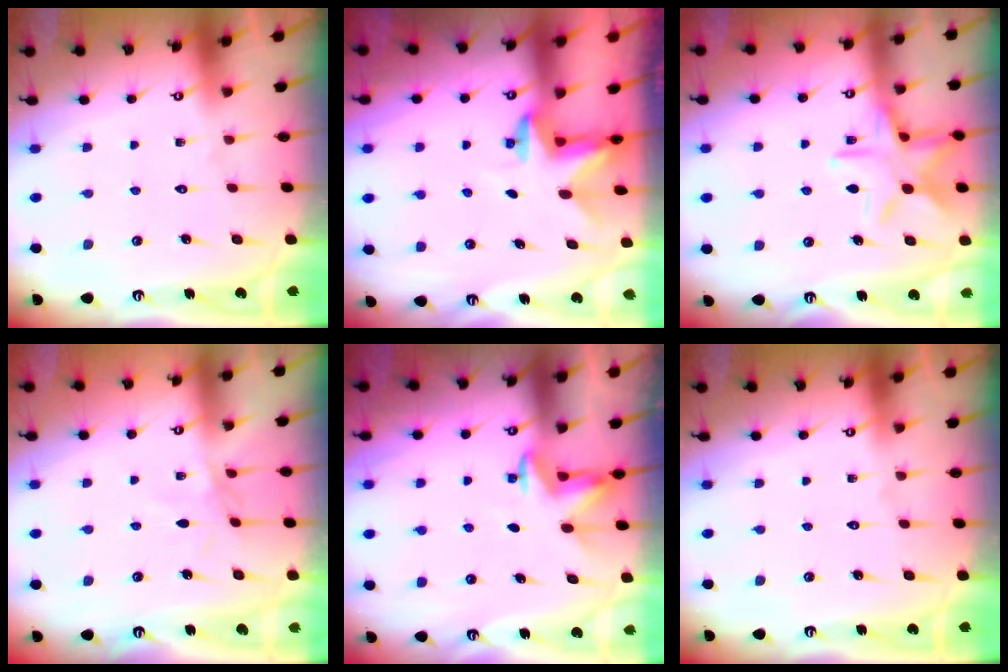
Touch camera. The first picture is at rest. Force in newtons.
{"total": 2.4, "press": 2.3, "slide": 0.4}
{"total": 13.3, "press": 13.3, "slide": 1.0}
{"total": 2.0, "press": 1.9, "slide": 0.4}
{"total": 4.1, "press": 4.0, "slide": 0.5}
{"total": 0.0}